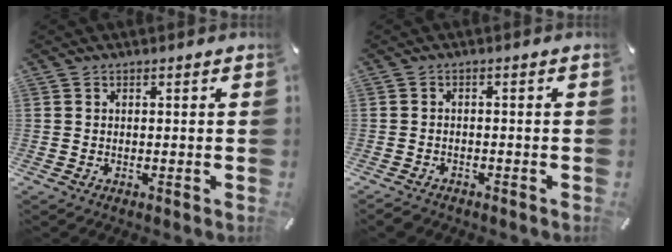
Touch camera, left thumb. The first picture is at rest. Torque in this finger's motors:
{"motor_torque": [-0.34, 0.70, 1.00, 1.03, 0.09]}